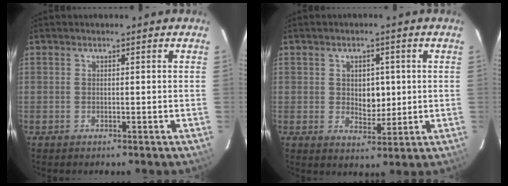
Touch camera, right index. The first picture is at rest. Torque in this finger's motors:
{"motor_torque": [0.06, 0.10, 0.06, 0.01]}